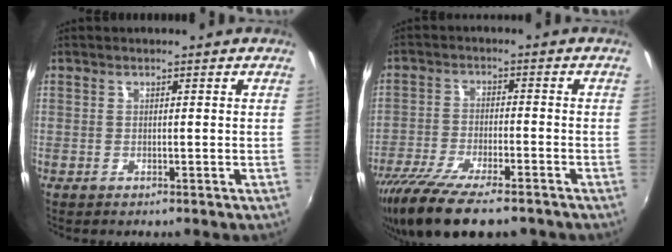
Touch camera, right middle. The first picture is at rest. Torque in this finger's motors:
{"motor_torque": [1.27, -0.87, 0.78, 0.21]}